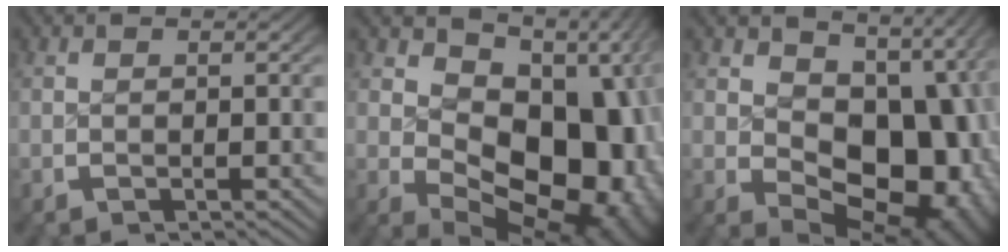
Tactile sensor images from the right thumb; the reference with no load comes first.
{"total": 17.9, "force": [-1.0, 11.6, 13.5], "torque": [-0.204, -0.035, 0.003]}
{"total": 14.5, "force": [-0.3, 9.6, 10.9], "torque": [-0.177, -0.049, 0.020]}